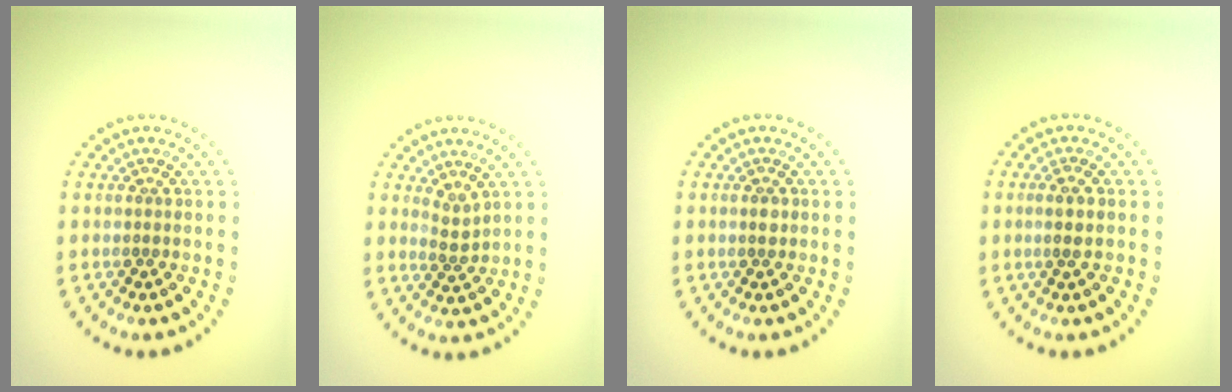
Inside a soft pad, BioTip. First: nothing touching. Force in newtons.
{"total": 1.5, "press": 0.9, "slide": 1.2}
{"total": 0.9, "press": 0.9, "slide": 0.3}
{"total": 1.5, "press": 1.3, "slide": 0.7}